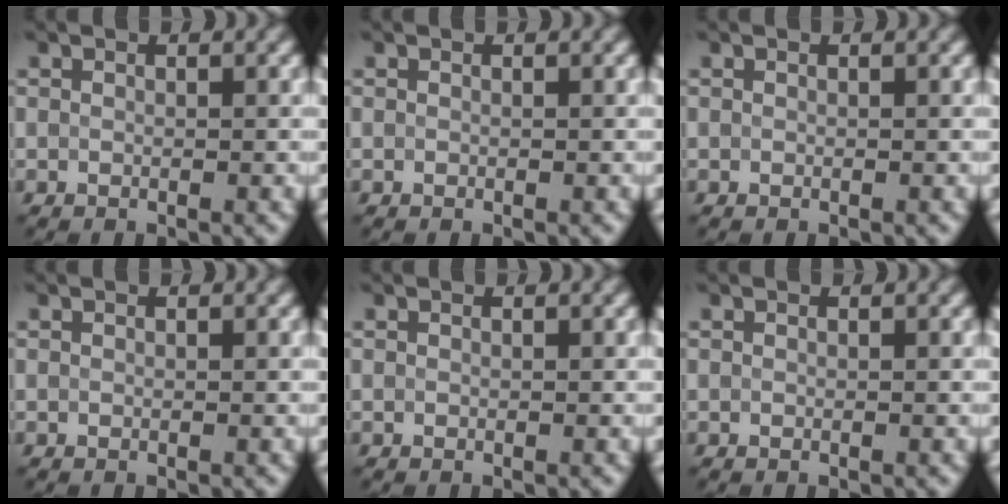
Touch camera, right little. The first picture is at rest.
{"total": 0.0}
{"total": 0.0}
{"total": 0.0}
{"total": 0.0}
{"total": 0.0}